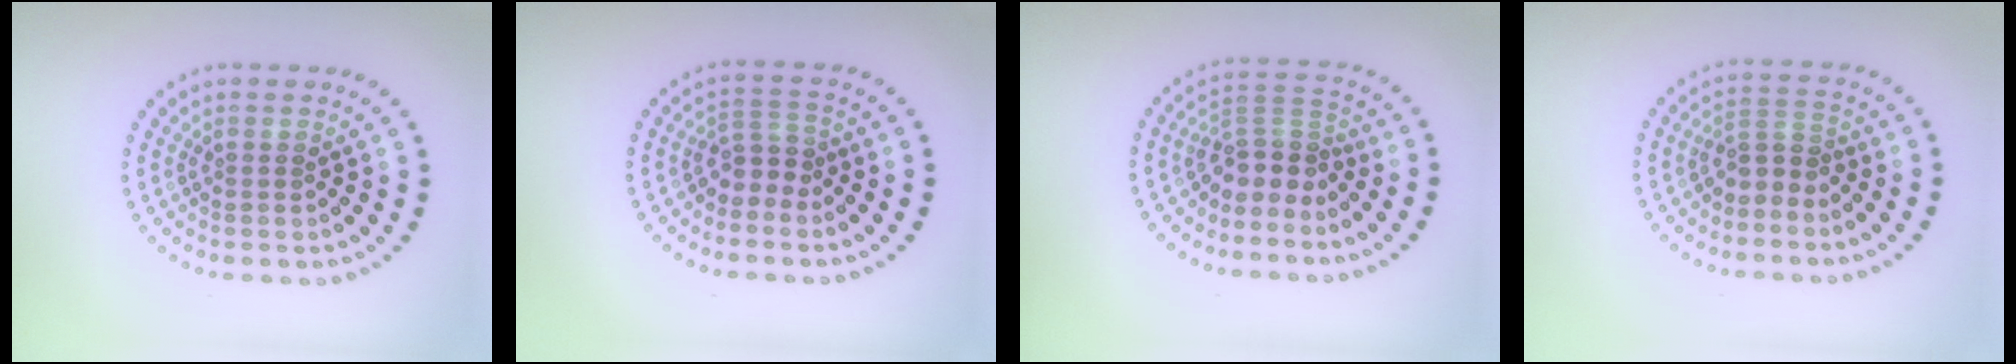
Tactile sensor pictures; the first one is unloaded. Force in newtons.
{"total": 2.2, "press": 1.7, "slide": 1.4}
{"total": 3.3, "press": 2.4, "slide": 2.3}
{"total": 2.1, "press": 1.6, "slide": 1.3}